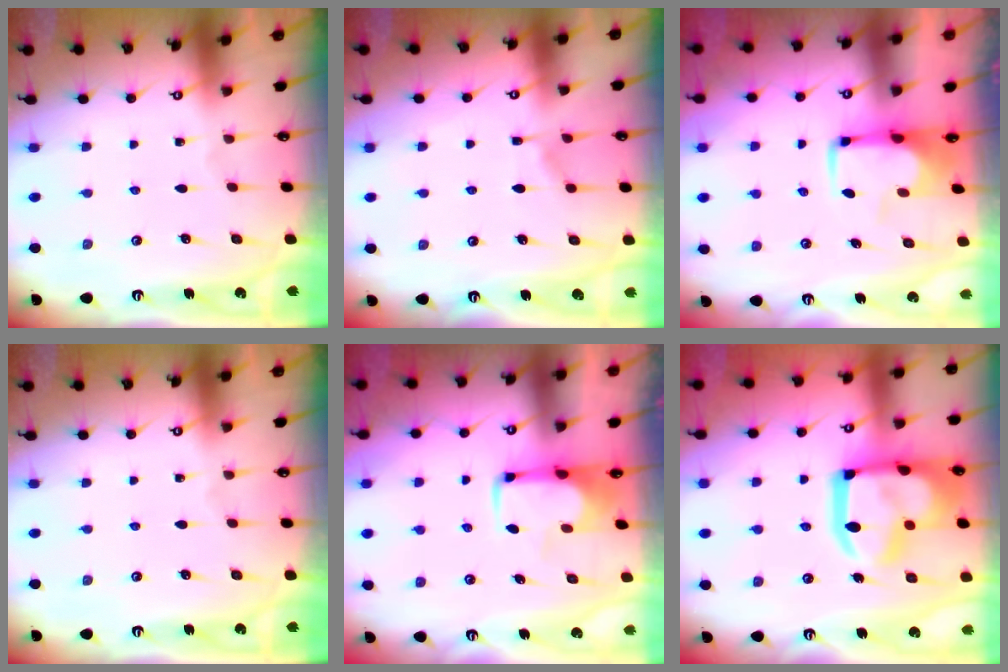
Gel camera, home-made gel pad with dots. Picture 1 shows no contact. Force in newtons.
{"total": 7.0, "press": 7.0, "slide": 0.7}
{"total": 1.0, "press": 0.7, "slide": 0.7}
{"total": 0.0}
{"total": 1.7, "press": 1.6, "slide": 0.4}
{"total": 17.7, "press": 17.6, "slide": 2.2}